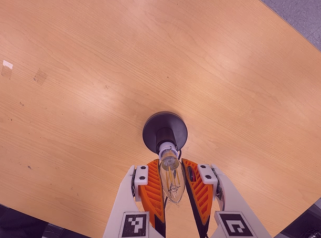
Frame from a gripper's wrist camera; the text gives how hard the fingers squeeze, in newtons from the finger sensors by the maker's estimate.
{"total": 11.3, "left": 10.7, "right": 11.8}